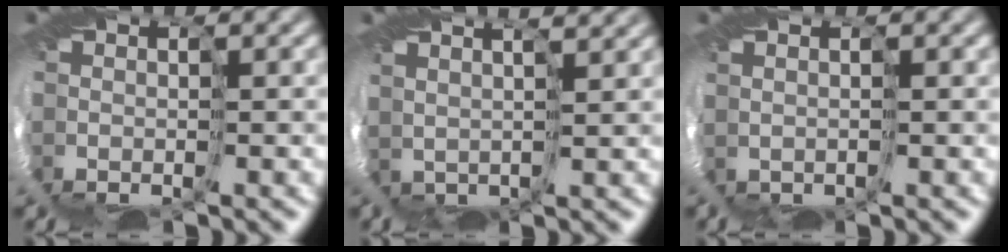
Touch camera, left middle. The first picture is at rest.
{"total": 5.7, "force": [4.5, 2.0, 2.9], "torque": [-0.041, 0.043, 0.054]}
{"total": 0.8, "force": [0.1, -0.5, -0.6], "torque": [0.012, 0.004, 0.007]}